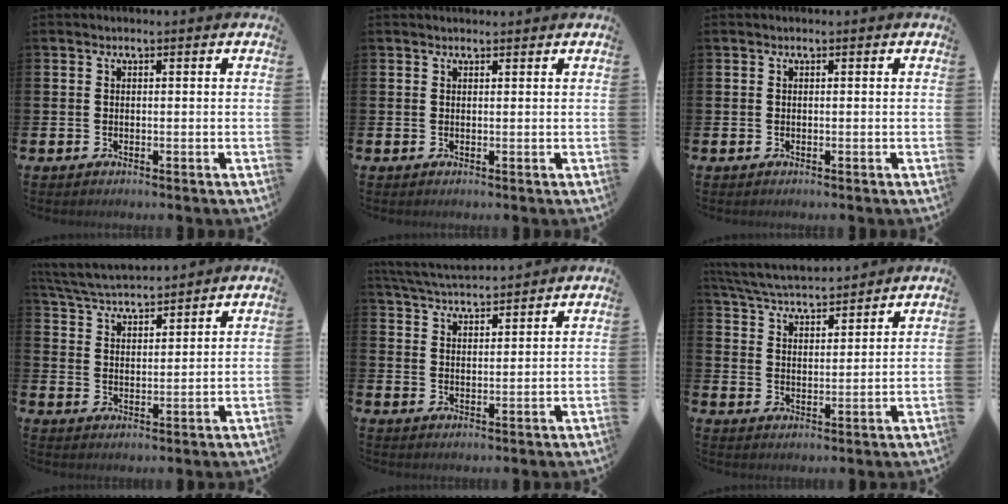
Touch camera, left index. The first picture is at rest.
{"total": 0.7, "force": [0.7, 0.1, 0.1], "torque": [0.011, -0.004, 0.010]}
{"total": 0.0}
{"total": 5.1, "force": [5.0, 0.6, 0.5], "torque": [-0.031, -0.028, 0.089]}
{"total": 4.8, "force": [4.8, 0.4, 0.5], "torque": [-0.028, -0.024, 0.087]}
{"total": 5.4, "force": [5.3, 0.6, 0.8], "torque": [-0.038, -0.033, 0.093]}